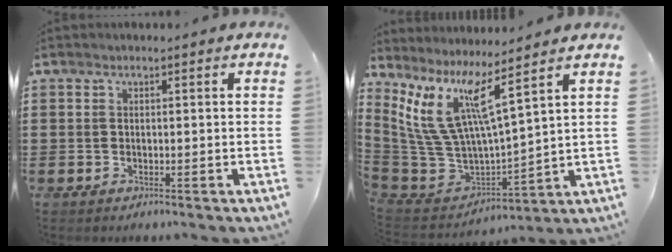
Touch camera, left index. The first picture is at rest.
{"total": 9.6, "force": [5.6, 2.3, 7.4], "torque": [-0.202, -0.073, 0.087]}